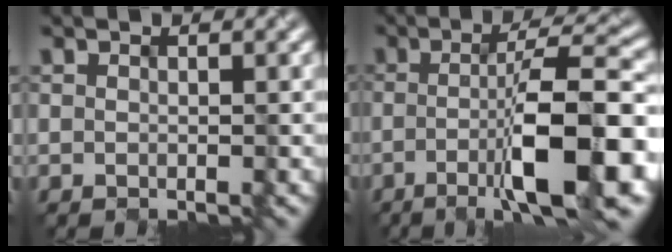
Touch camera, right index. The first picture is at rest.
{"total": 9.5, "force": [-2.0, 1.7, 9.1], "torque": [-0.128, 0.009, -0.037]}